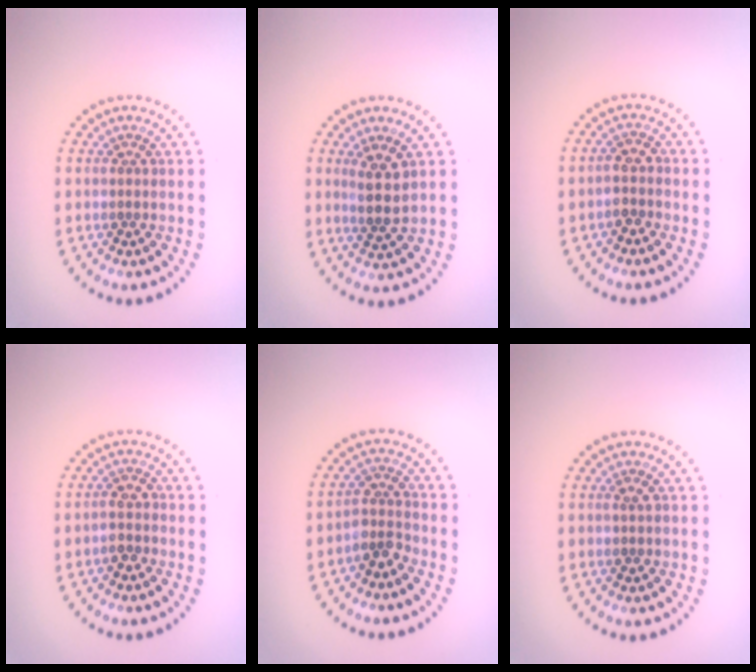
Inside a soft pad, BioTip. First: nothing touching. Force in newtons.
{"total": 2.7, "press": 2.3, "slide": 1.4}
{"total": 1.9, "press": 1.7, "slide": 0.9}
{"total": 1.9, "press": 1.7, "slide": 0.9}
{"total": 2.5, "press": 2.0, "slide": 1.6}
{"total": 0.8, "press": 0.8, "slide": 0.1}